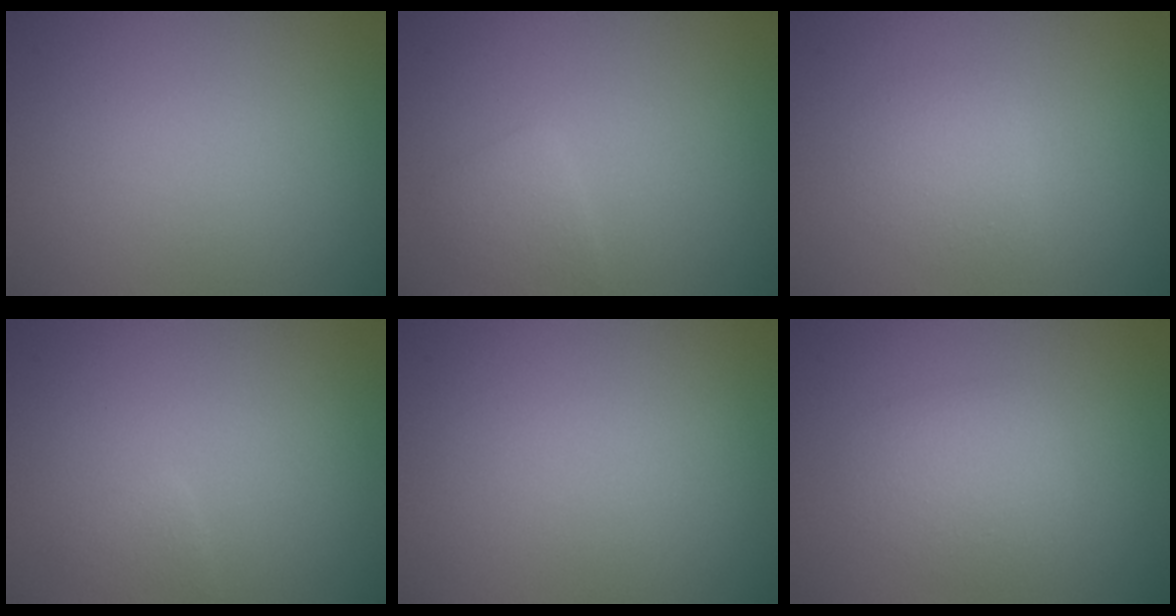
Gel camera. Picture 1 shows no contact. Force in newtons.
{"total": 1.7, "press": 1.7, "slide": 0.0}
{"total": 1.7, "press": 1.7, "slide": 0.1}
{"total": 1.1, "press": 1.1, "slide": 0.1}
{"total": 0.0}
{"total": 2.4, "press": 2.4, "slide": 0.2}